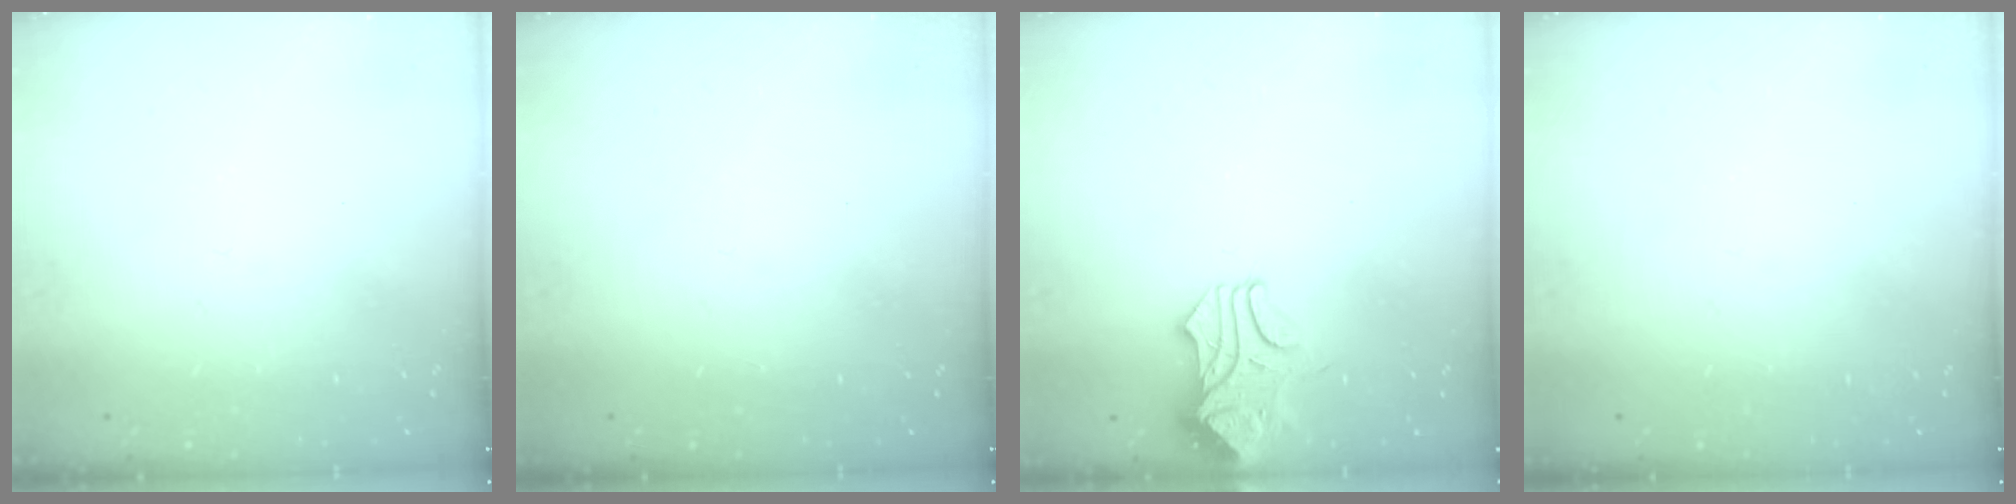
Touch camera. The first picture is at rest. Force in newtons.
{"total": 0.0}
{"total": 0.6, "press": 0.6, "slide": 0.2}
{"total": 0.0}